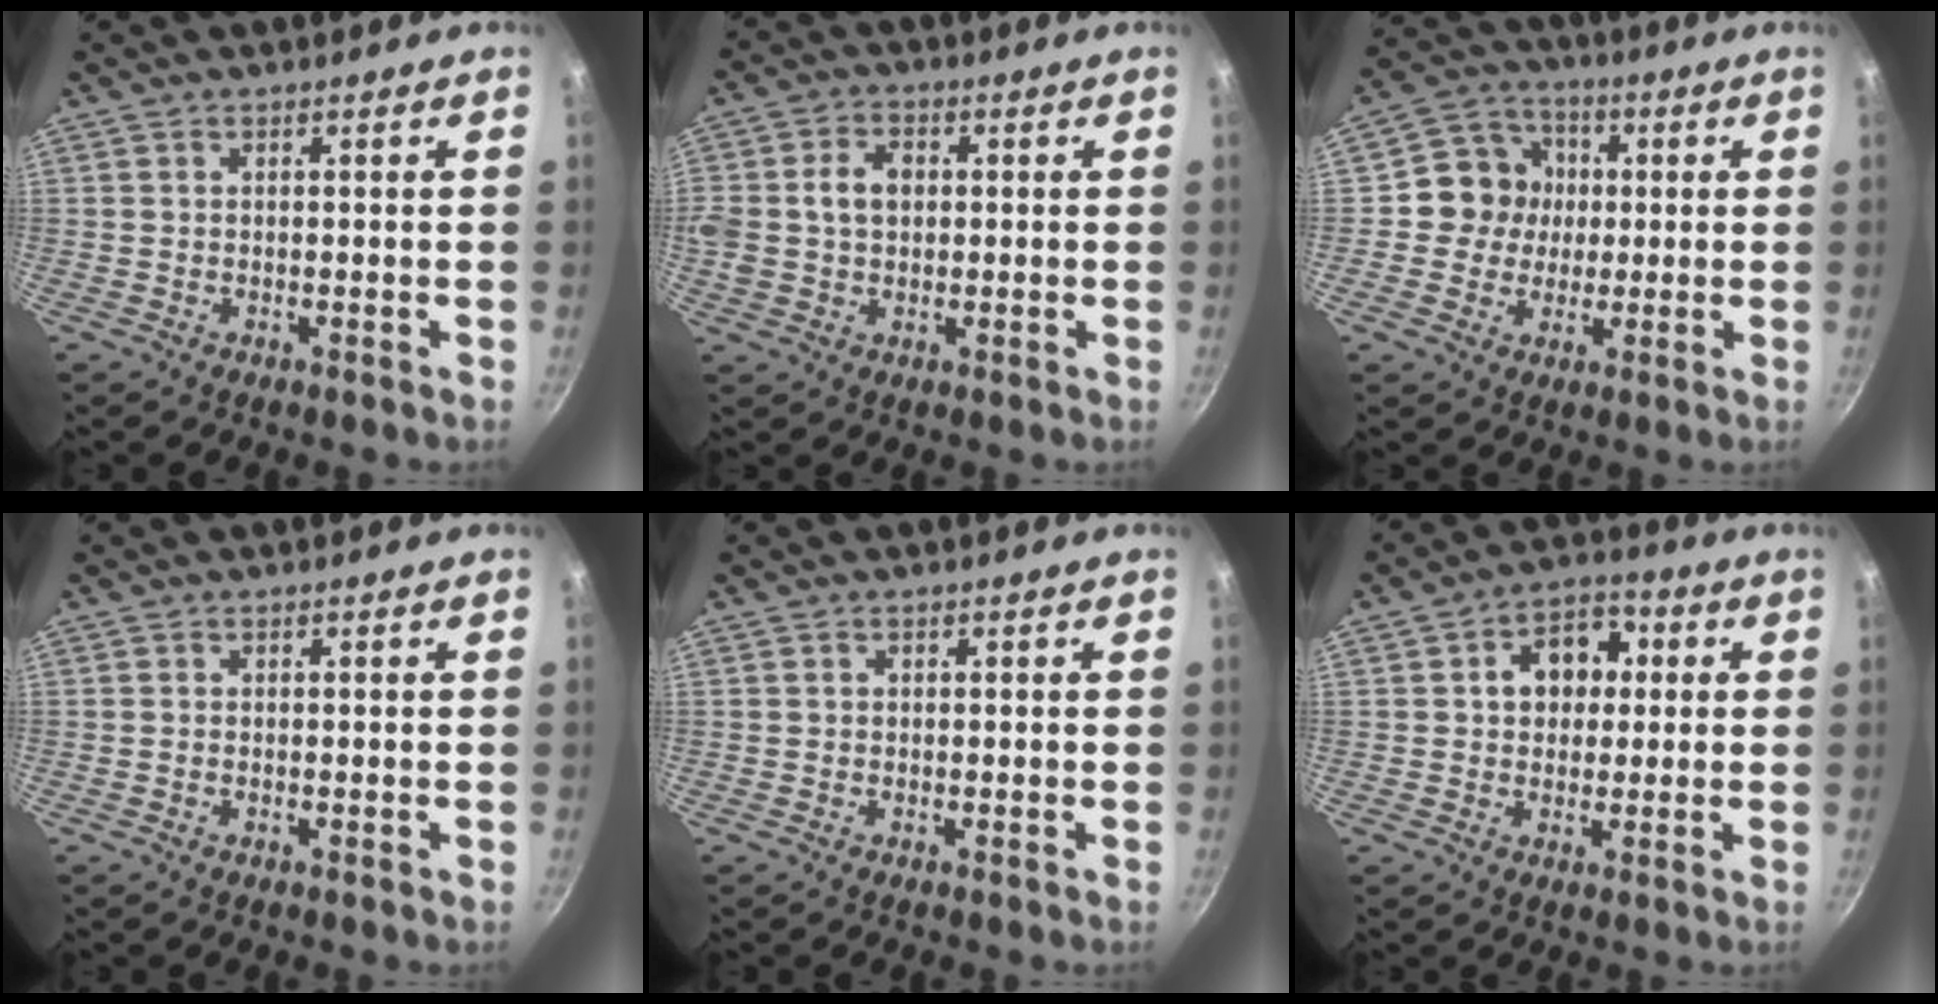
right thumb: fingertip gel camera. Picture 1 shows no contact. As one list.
[{"total": 8.1, "force": [0.8, 5.9, 5.5], "torque": [-0.103, 0.015, 0.018]}, {"total": 10.5, "force": [0.3, 9.7, 4.0], "torque": [-0.025, 0.019, -0.004]}, {"total": 0.0}, {"total": 0.0}, {"total": 9.2, "force": [1.6, 6.8, 6.0], "torque": [-0.053, 0.014, 0.017]}]